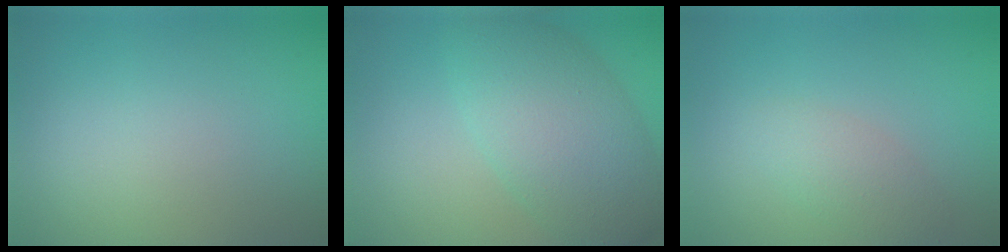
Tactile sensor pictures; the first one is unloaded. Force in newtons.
{"total": 7.2, "press": 7.2, "slide": 0.2}
{"total": 2.2, "press": 2.2, "slide": 0.1}